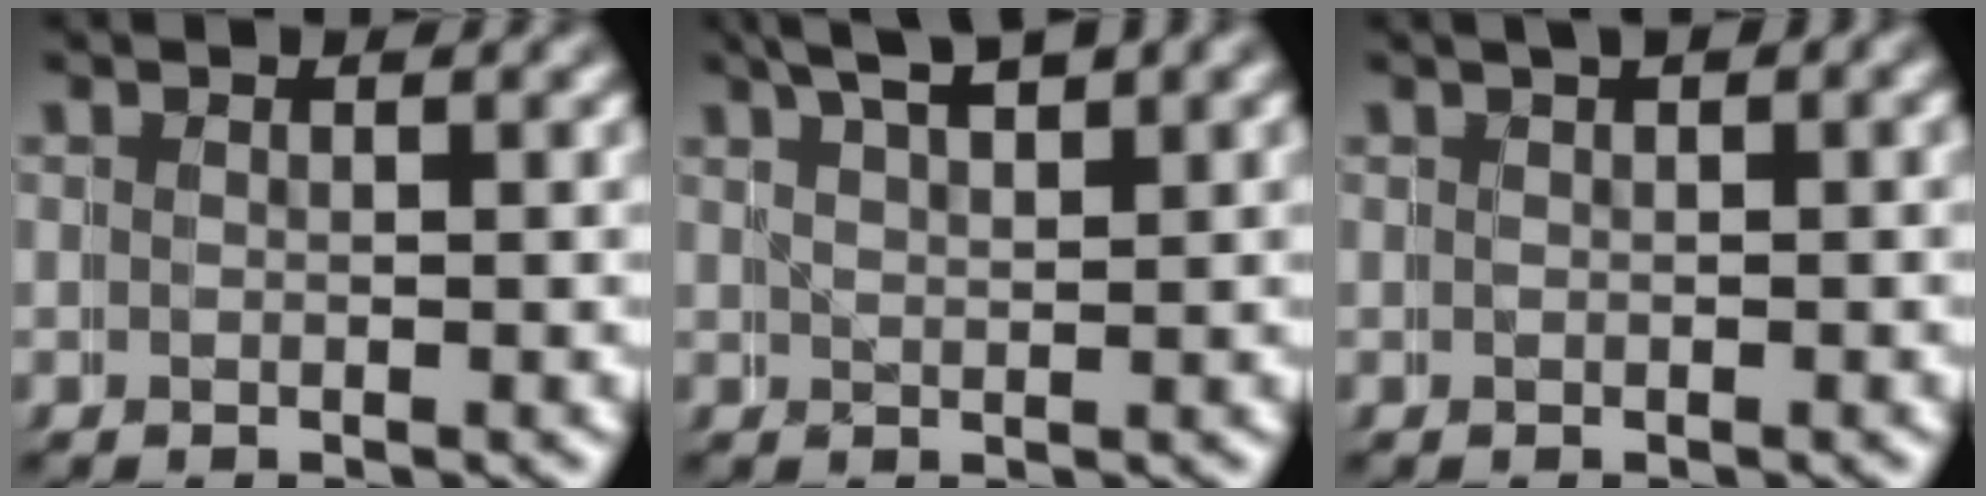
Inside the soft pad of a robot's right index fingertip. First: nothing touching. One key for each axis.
{"total": 4.1, "fx": 3.6, "fy": 1.0, "fz": 1.7, "tx": -0.033, "ty": 0.005, "tz": 0.056}
{"total": 1.1, "fx": 0.5, "fy": 0.5, "fz": 0.8, "tx": -0.002, "ty": 0.010, "tz": 0.004}